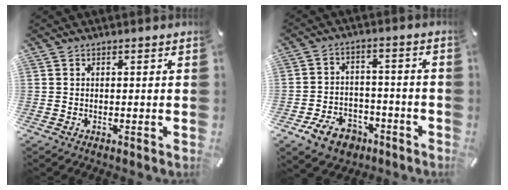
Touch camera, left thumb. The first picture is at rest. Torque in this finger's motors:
{"motor_torque": [0.02, 1.49, 0.06, 0.06, 0.01]}